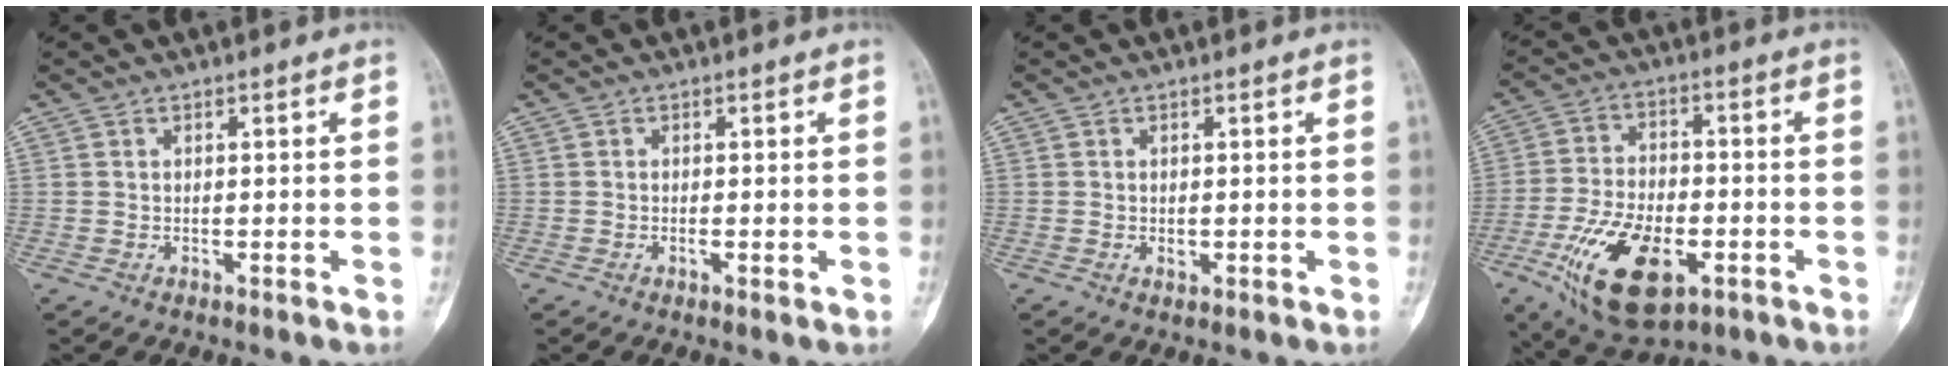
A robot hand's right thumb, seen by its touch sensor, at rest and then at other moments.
{"total": 1.1, "force": [-0.2, 0.3, 1.1], "torque": [-0.015, 0.000, -0.004]}
{"total": 0.7, "force": [-0.1, 0.6, 0.4], "torque": [-0.006, -0.001, -0.001]}
{"total": 16.4, "force": [-6.6, 8.4, 12.4], "torque": [-0.219, 0.012, -0.109]}